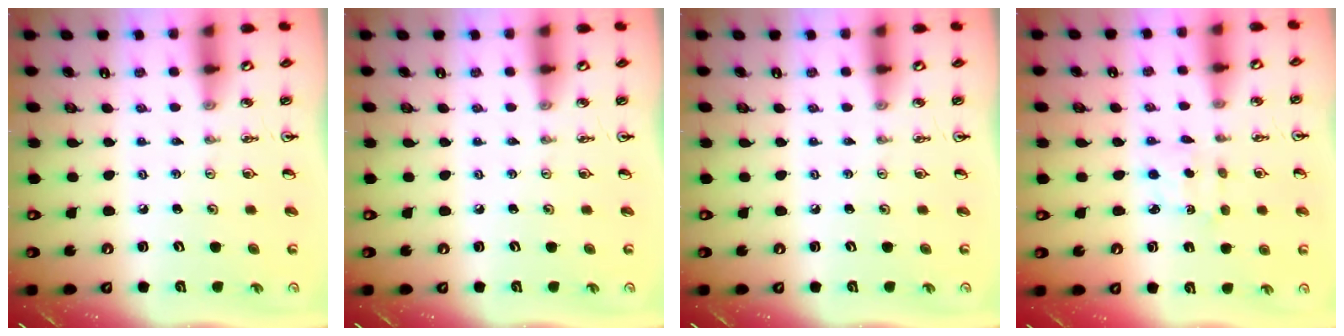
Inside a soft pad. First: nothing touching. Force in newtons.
{"total": 0.0}
{"total": 0.0}
{"total": 2.2, "press": 2.1, "slide": 0.7}